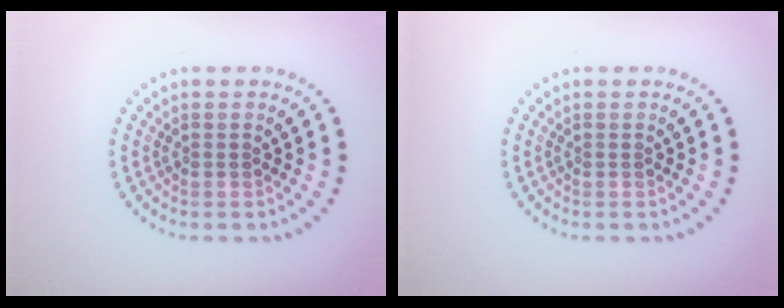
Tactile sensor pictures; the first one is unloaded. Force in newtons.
{"total": 0.0}